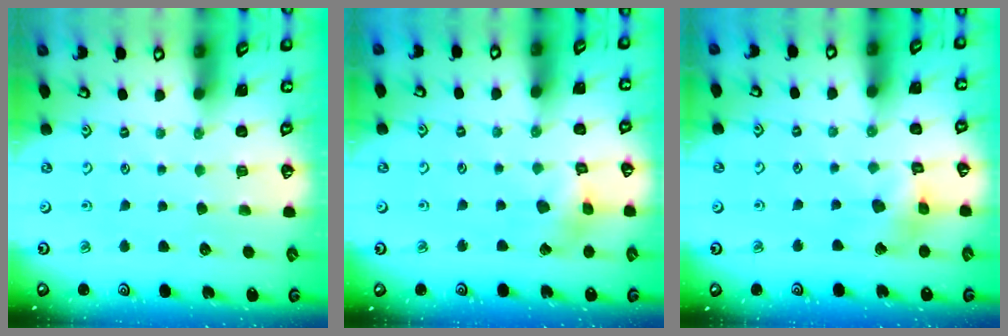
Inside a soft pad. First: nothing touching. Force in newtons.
{"total": 5.2, "press": 5.2, "slide": 0.5}
{"total": 10.6, "press": 10.5, "slide": 1.3}